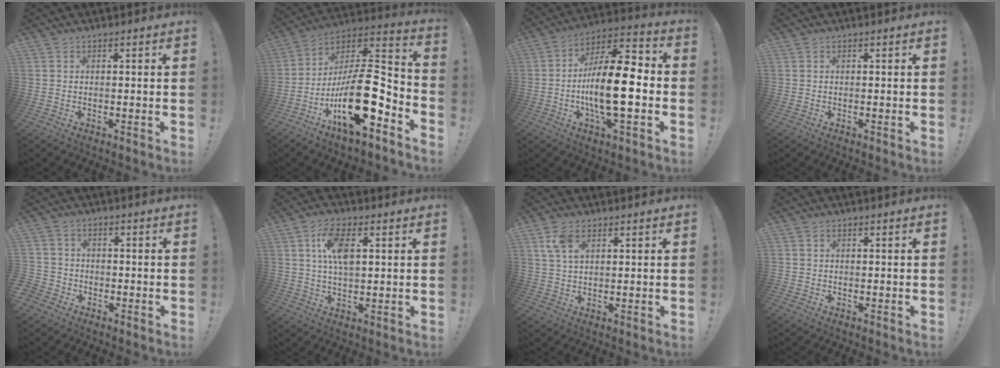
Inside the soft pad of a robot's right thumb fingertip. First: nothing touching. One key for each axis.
{"total": 21.7, "fx": -7.5, "fy": 8.4, "fz": 18.5, "tx": -0.322, "ty": 0.034, "tz": -0.121}
{"total": 19.2, "fx": -3.3, "fy": 6.4, "fz": 17.8, "tx": -0.316, "ty": 0.009, "tz": -0.055}
{"total": 0.0}
{"total": 4.1, "fx": -2.3, "fy": 3.2, "fz": 0.9, "tx": -0.034, "ty": 0.016, "tz": -0.044}
{"total": 9.2, "fx": 2.6, "fy": 4.6, "fz": 7.5, "tx": -0.128, "ty": 0.005, "tz": 0.046}
{"total": 5.9, "fx": 2.8, "fy": 3.1, "fz": 4.2, "tx": -0.077, "ty": -0.005, "tz": 0.052}
{"total": 0.7, "fx": -0.4, "fy": 0.6, "fz": 0.0, "tx": -0.006, "ty": 0.005, "tz": -0.006}